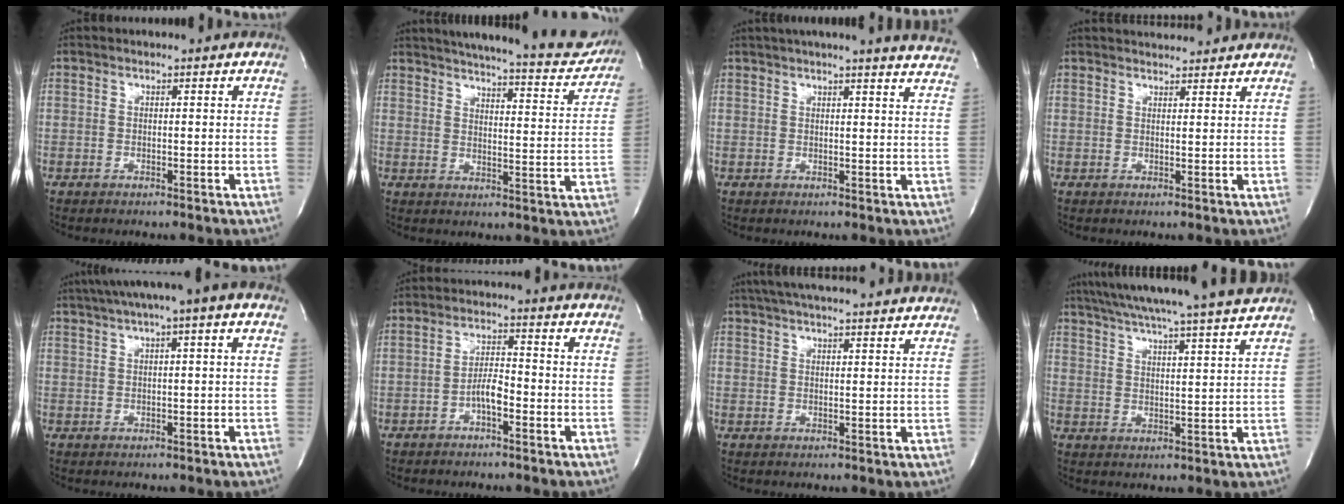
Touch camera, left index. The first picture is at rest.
{"total": 22.9, "force": [20.8, 3.5, 8.9], "torque": [-0.134, -0.047, 0.250]}
{"total": 17.7, "force": [16.2, 0.1, 7.2], "torque": [-0.106, -0.021, 0.186]}
{"total": 6.9, "force": [6.6, 1.3, 1.7], "torque": [-0.024, 0.021, 0.079]}
{"total": 8.8, "force": [5.4, 0.4, 6.9], "torque": [-0.117, 0.039, 0.079]}
{"total": 3.6, "force": [-1.8, 0.9, 3.0], "torque": [-0.056, 0.009, -0.032]}
{"total": 21.3, "force": [19.3, 1.6, 8.9], "torque": [-0.149, 0.031, 0.254]}
{"total": 21.2, "force": [19.2, -1.2, 8.9], "torque": [-0.154, -0.017, 0.268]}